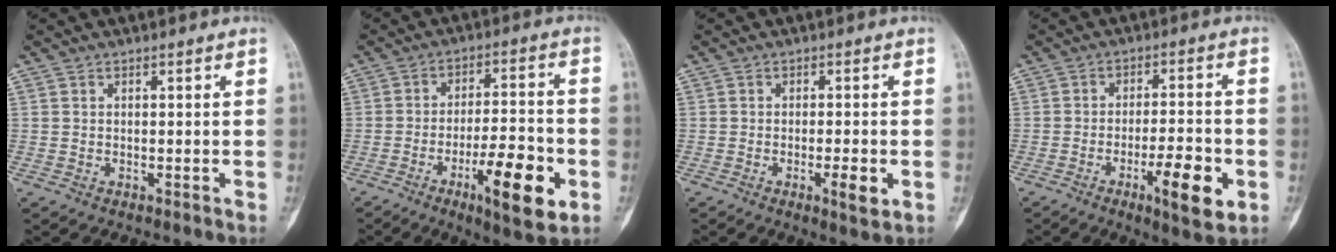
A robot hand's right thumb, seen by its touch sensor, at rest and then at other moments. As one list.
[{"total": 13.9, "force": [-5.3, 3.9, 12.3], "torque": [-0.187, 0.022, -0.080]}, {"total": 4.1, "force": [-1.3, 0.9, 3.7], "torque": [-0.059, -0.002, -0.019]}, {"total": 10.2, "force": [-3.8, 2.6, 9.1], "torque": [-0.138, 0.012, -0.057]}]